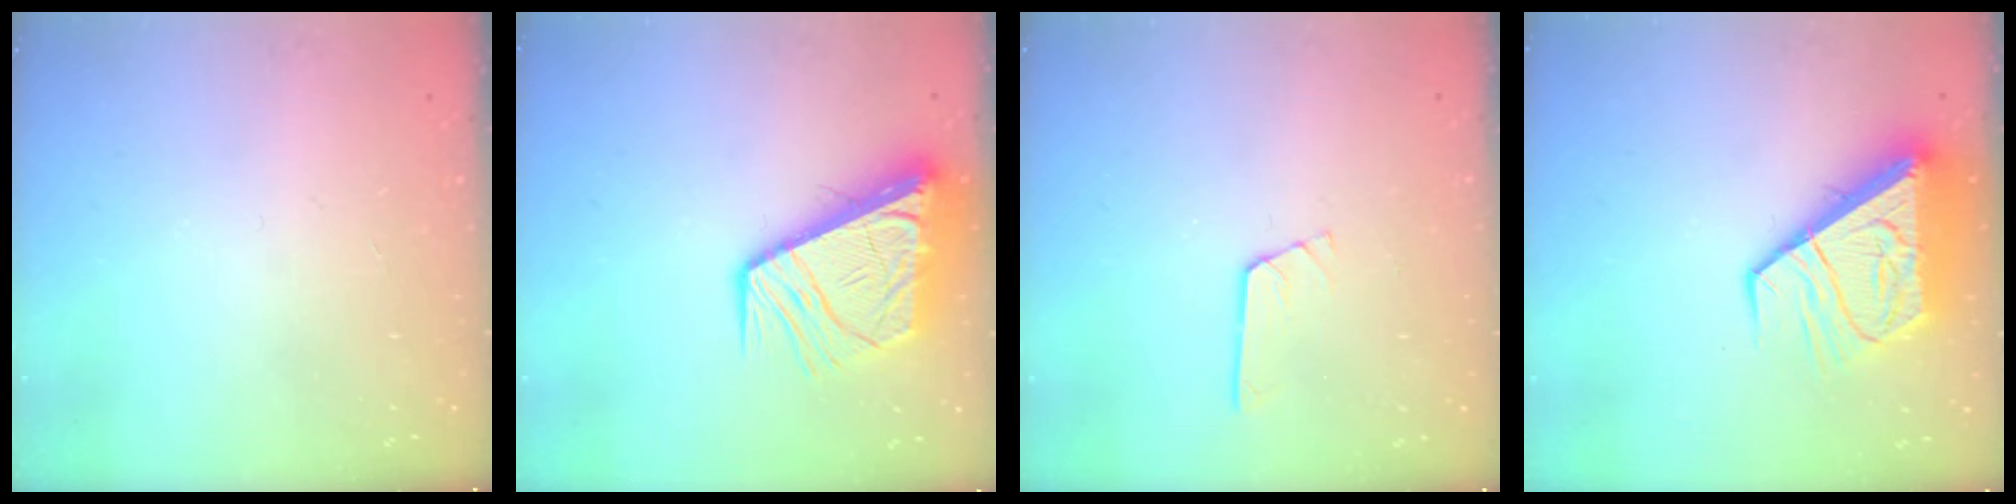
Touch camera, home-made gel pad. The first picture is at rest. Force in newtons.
{"total": 13.9, "press": 13.8, "slide": 1.7}
{"total": 2.3, "press": 2.3, "slide": 0.3}
{"total": 12.1, "press": 12.0, "slide": 1.2}